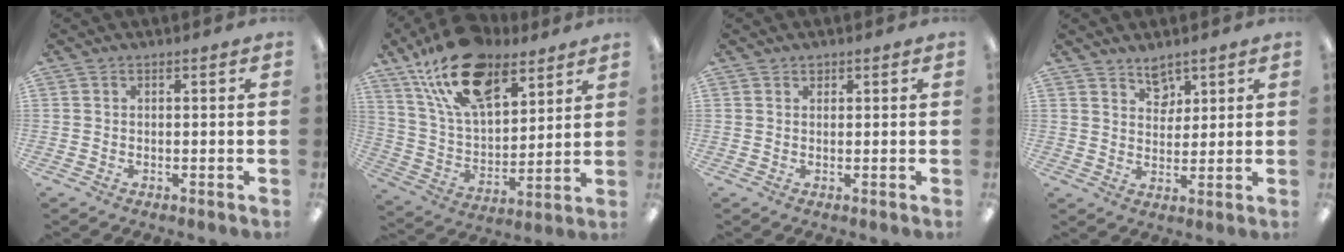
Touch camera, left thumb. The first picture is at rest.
{"total": 20.4, "force": [13.2, 10.2, 11.8], "torque": [-0.210, -0.058, 0.237]}
{"total": 0.8, "force": [0.7, 0.5, 0.0], "torque": [0.007, -0.002, 0.011]}
{"total": 5.2, "force": [4.1, 3.0, 1.1], "torque": [-0.003, -0.024, 0.071]}